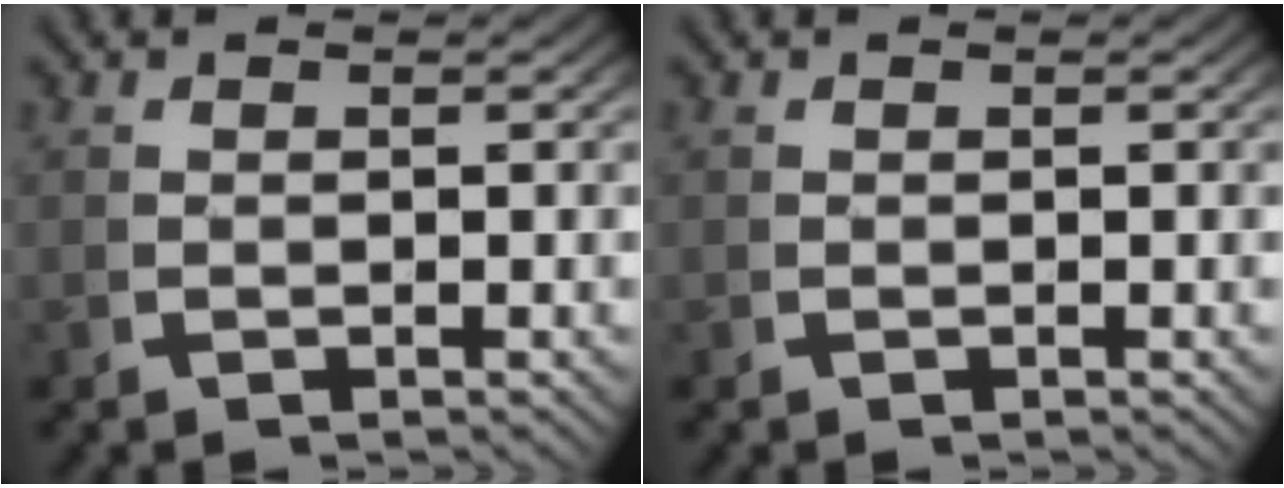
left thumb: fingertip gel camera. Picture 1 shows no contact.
{"total": 0.0}